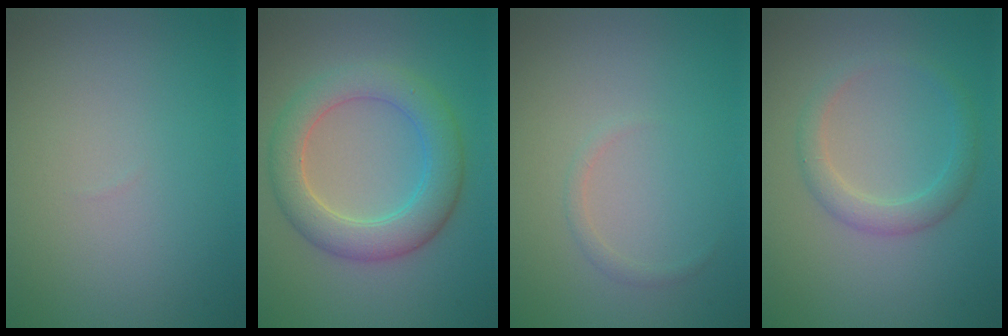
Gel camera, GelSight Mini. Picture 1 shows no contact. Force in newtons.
{"total": 5.4, "press": 5.4, "slide": 0.2}
{"total": 0.7, "press": 0.7, "slide": 0.0}
{"total": 2.3, "press": 2.3, "slide": 0.0}